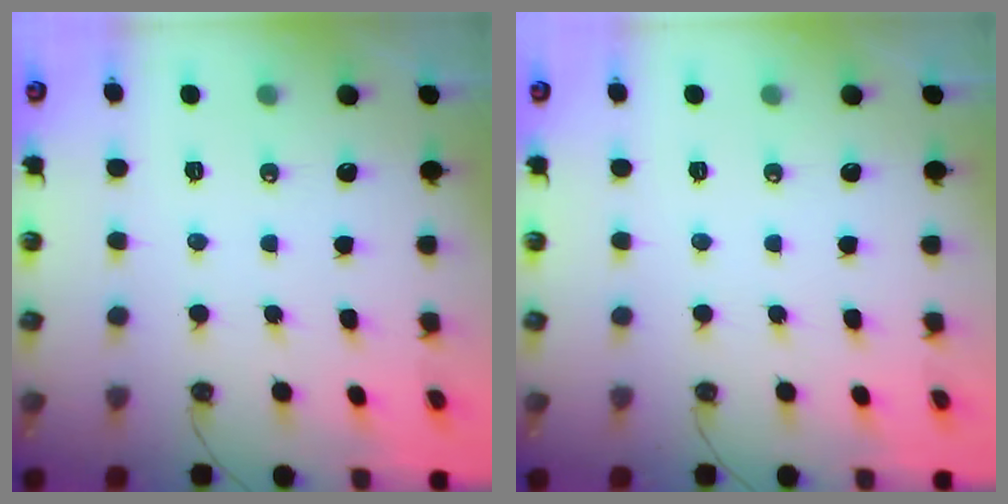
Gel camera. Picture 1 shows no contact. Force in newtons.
{"total": 0.0}